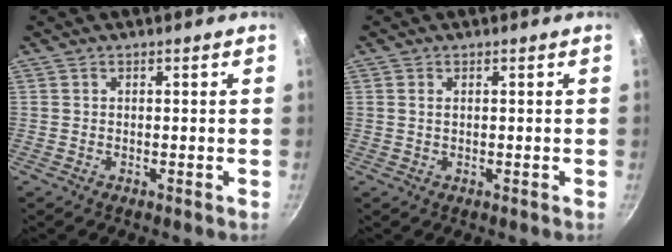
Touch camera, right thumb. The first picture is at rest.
{"total": 1.1, "force": [0.3, 0.6, 0.8], "torque": [-0.015, 0.002, 0.004]}